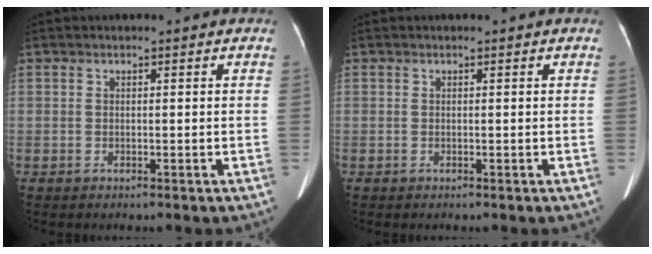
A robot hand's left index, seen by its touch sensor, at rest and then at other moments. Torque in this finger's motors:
{"motor_torque": [0.04, 0.05, 0.00, 0.00]}